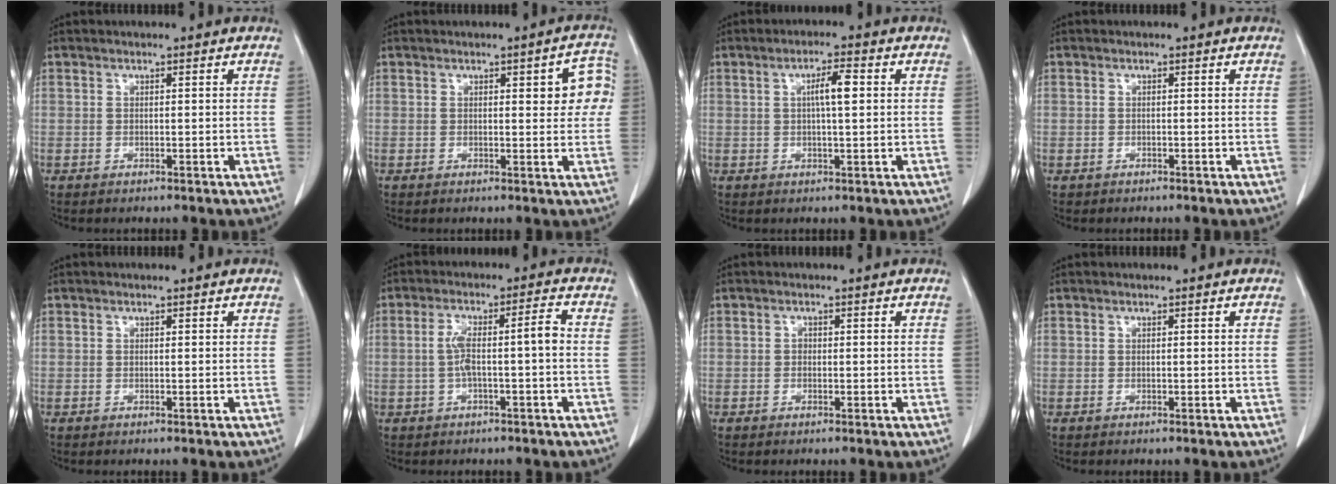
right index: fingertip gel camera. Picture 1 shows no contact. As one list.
[{"total": 5.6, "force": [1.4, 1.8, 5.1], "torque": [-0.049, 0.016, 0.010]}, {"total": 4.1, "force": [0.8, 0.5, 4.0], "torque": [-0.069, 0.005, 0.009]}, {"total": 0.6, "force": [-0.3, 0.6, -0.1], "torque": [0.001, 0.007, -0.009]}, {"total": 0.0}, {"total": 5.7, "force": [-0.6, 0.7, 5.7], "torque": [-0.110, 0.027, -0.007]}, {"total": 0.6, "force": [0.0, 0.5, 0.3], "torque": [-0.003, 0.002, -0.003]}, {"total": 0.0}]